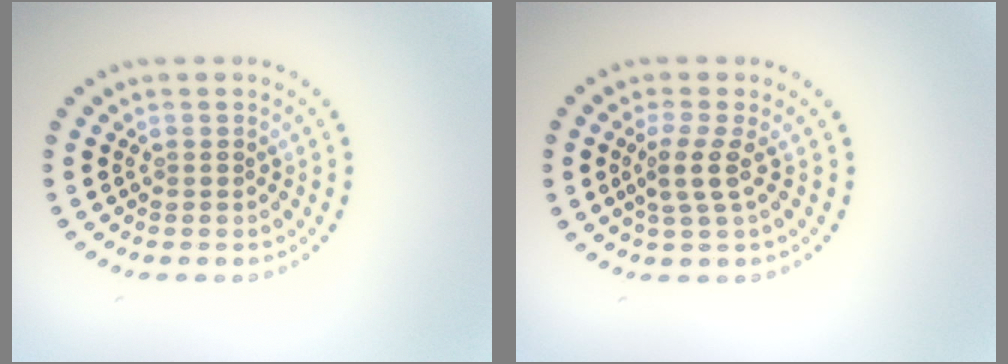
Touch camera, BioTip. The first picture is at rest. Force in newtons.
{"total": 2.3, "press": 1.6, "slide": 1.6}